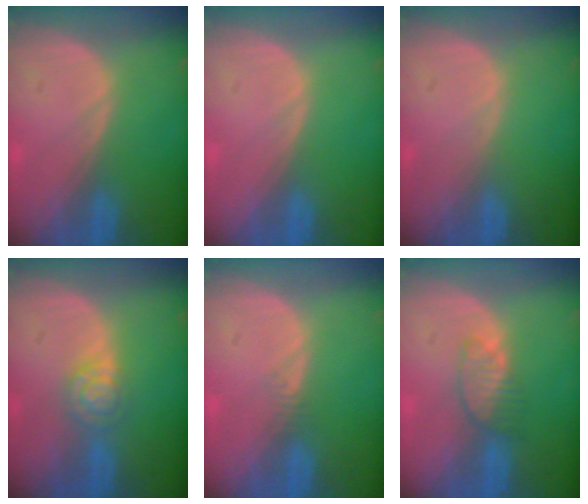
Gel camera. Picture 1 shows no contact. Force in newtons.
{"total": 0.0}
{"total": 0.0}
{"total": 4.7, "press": 4.0, "slide": 2.5}
{"total": 0.9, "press": 0.8, "slide": 0.4}
{"total": 3.6, "press": 3.5, "slide": 1.1}